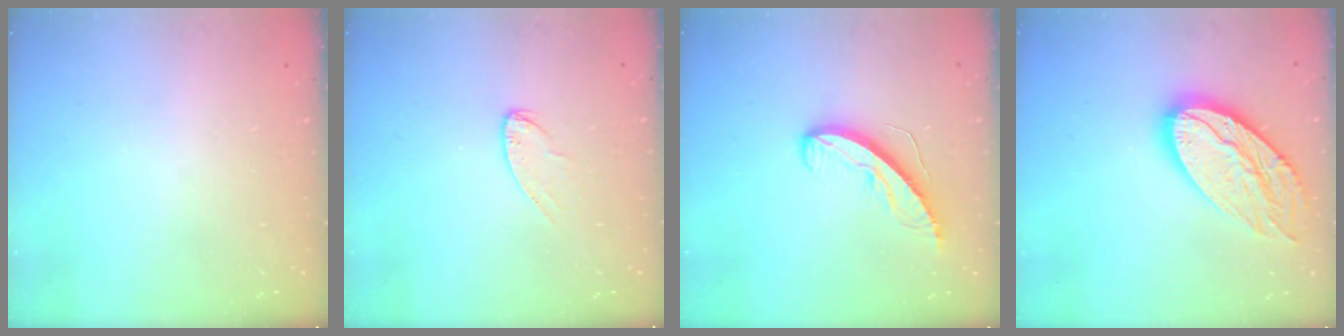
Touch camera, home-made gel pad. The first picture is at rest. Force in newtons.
{"total": 6.6, "press": 6.6, "slide": 0.6}
{"total": 8.2, "press": 8.2, "slide": 0.7}
{"total": 19.4, "press": 19.3, "slide": 1.6}